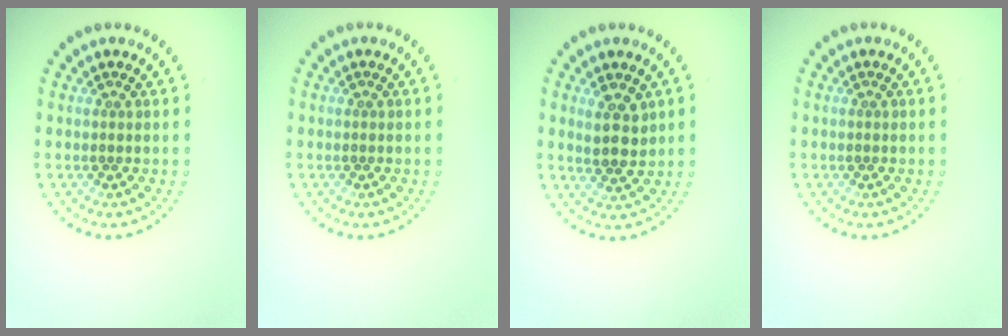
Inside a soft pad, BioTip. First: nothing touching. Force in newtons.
{"total": 0.0}
{"total": 2.7, "press": 2.5, "slide": 0.9}
{"total": 0.0}